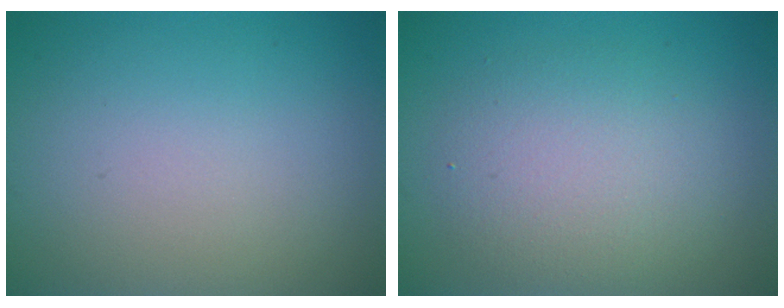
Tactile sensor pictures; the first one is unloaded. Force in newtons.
{"total": 4.4, "press": 4.4, "slide": 0.3}